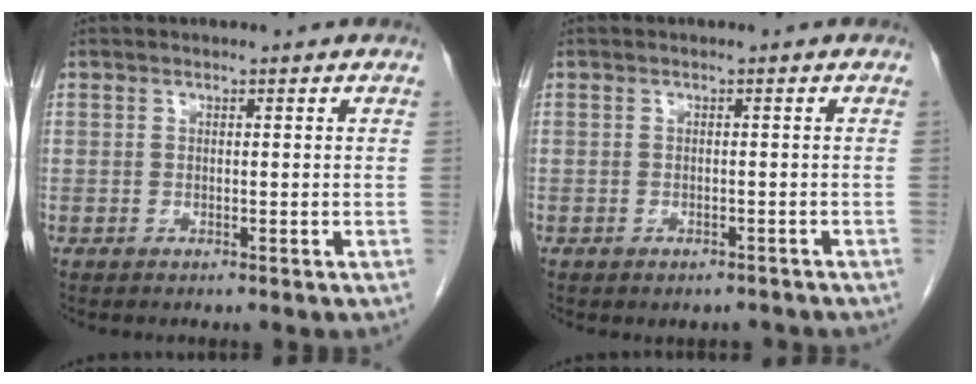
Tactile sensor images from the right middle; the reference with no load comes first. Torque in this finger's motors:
{"motor_torque": [0.21, -0.20, 0.04, 0.04]}